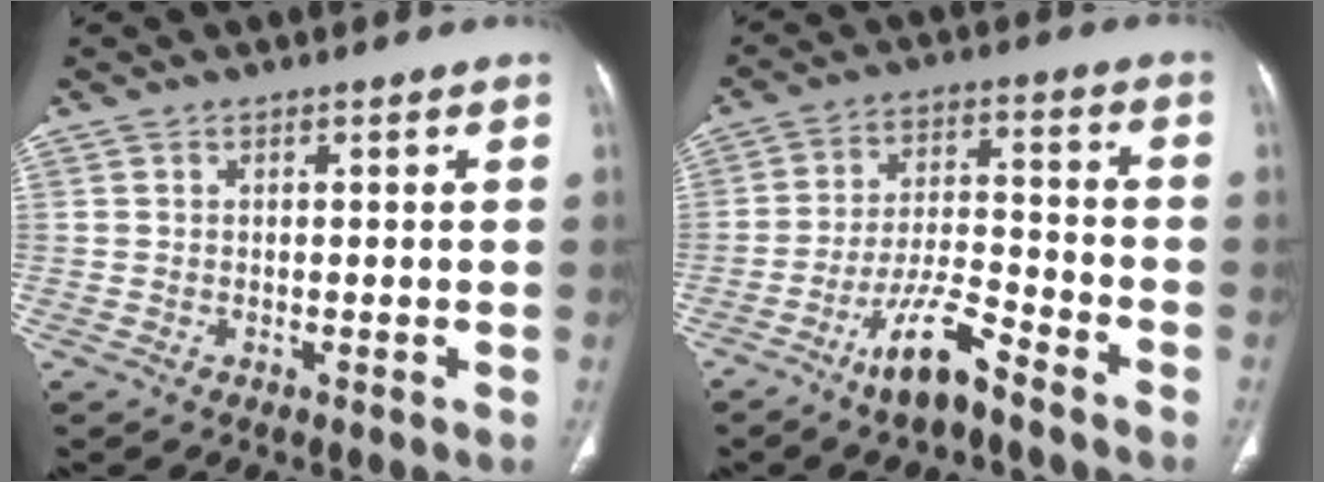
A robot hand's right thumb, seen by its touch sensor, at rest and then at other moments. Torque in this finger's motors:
{"motor_torque": [0.91, -0.25, 1.61, -1.08, 0.39]}